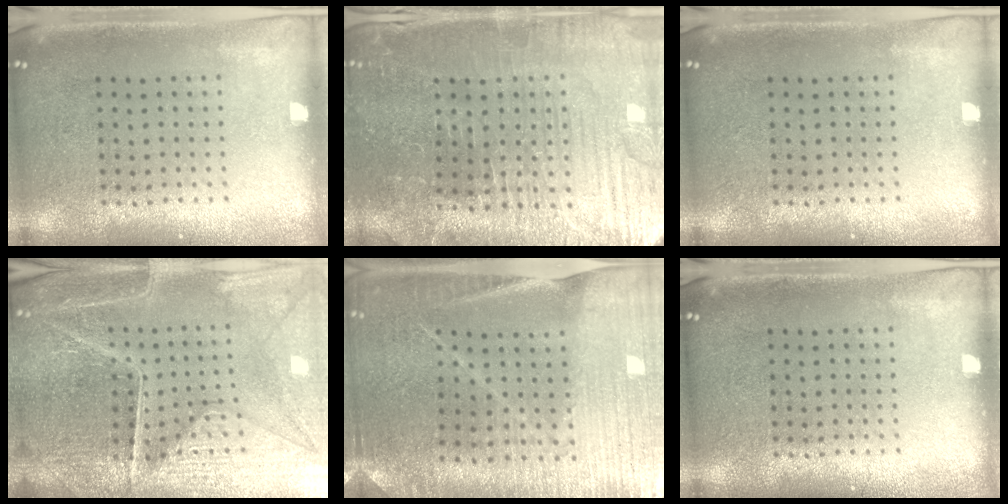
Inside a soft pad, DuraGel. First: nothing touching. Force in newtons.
{"total": 3.7, "press": 3.7, "slide": 0.4}
{"total": 0.0}
{"total": 4.8, "press": 4.6, "slide": 1.3}
{"total": 3.0, "press": 3.0, "slide": 0.3}
{"total": 0.0}